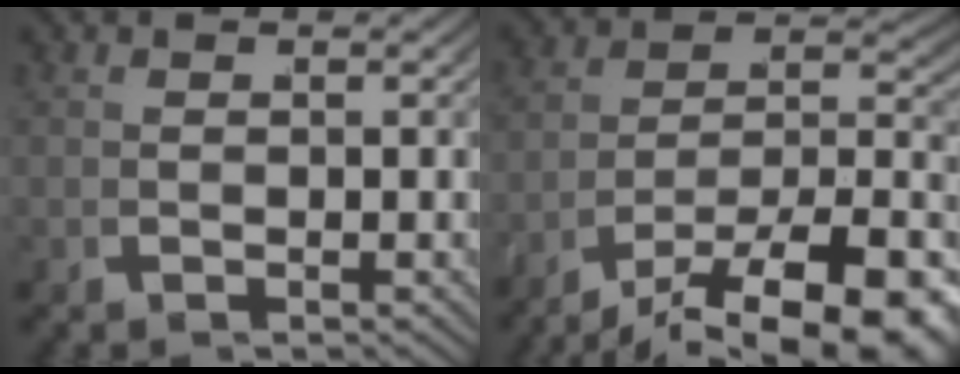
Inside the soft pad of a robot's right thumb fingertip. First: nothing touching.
{"total": 13.0, "force": [-6.5, 7.4, 8.5], "torque": [-0.123, -0.039, -0.091]}